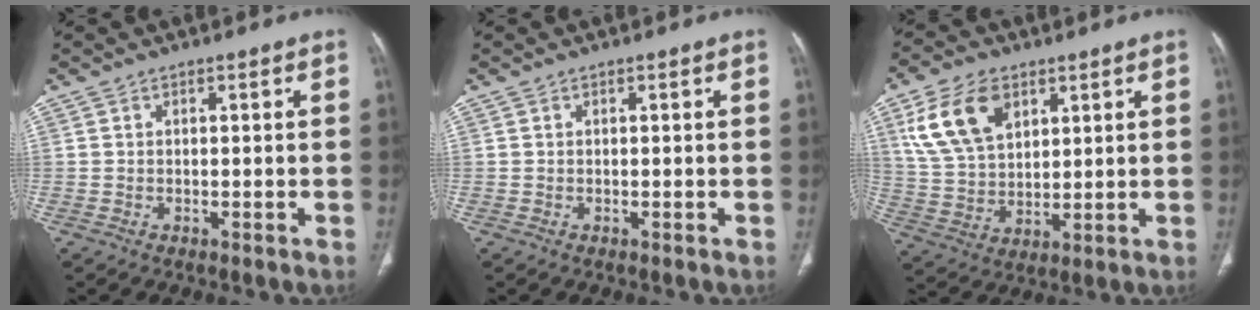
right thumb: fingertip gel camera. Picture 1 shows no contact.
{"total": 0.0}
{"total": 13.3, "force": [6.1, 8.2, 8.4], "torque": [-0.146, -0.014, 0.126]}